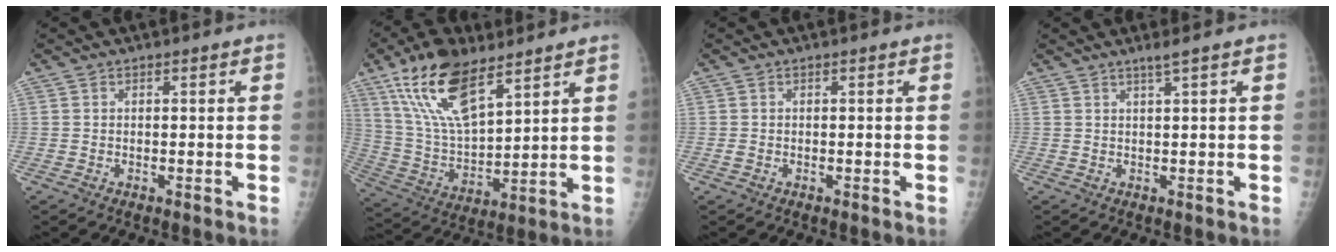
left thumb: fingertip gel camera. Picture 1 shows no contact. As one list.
[{"total": 17.2, "force": [10.5, 7.0, 11.7], "torque": [-0.201, -0.040, 0.208]}, {"total": 0.9, "force": [-0.2, 0.7, 0.4], "torque": [-0.010, -0.001, -0.002]}, {"total": 1.6, "force": [1.1, -0.5, 1.0], "torque": [-0.022, -0.008, 0.023]}]